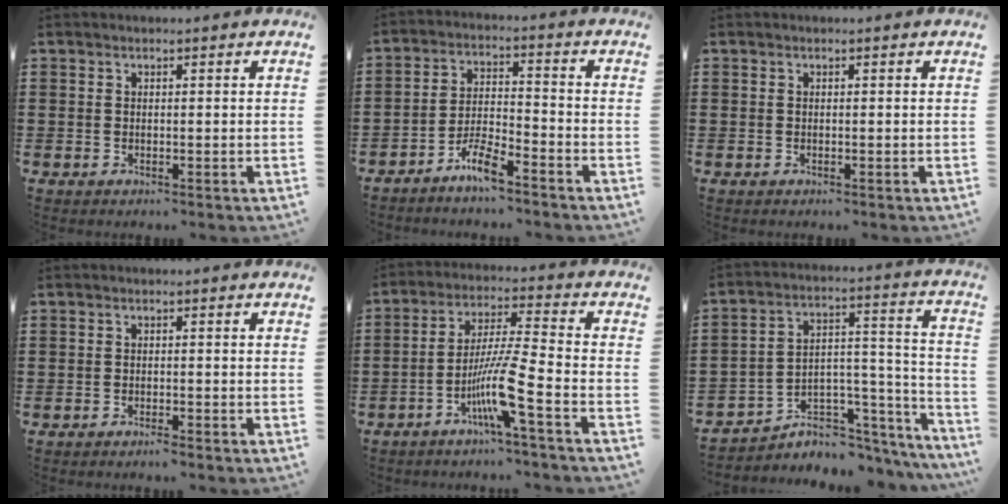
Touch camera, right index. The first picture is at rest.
{"total": 5.8, "force": [-4.8, 0.7, 3.0], "torque": [-0.074, -0.001, -0.095]}
{"total": 0.0}
{"total": 1.0, "force": [-0.9, 0.0, 0.4], "torque": [-0.010, -0.002, -0.018]}
{"total": 9.4, "force": [-4.6, 0.2, 8.2], "torque": [-0.169, -0.010, -0.092]}
{"total": 4.6, "force": [-3.3, 3.0, 1.1], "torque": [-0.028, -0.011, -0.062]}